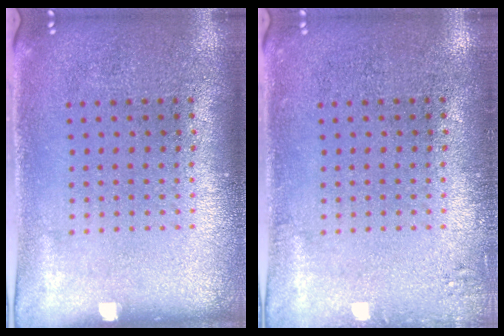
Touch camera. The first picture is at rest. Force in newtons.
{"total": 1.0, "press": 1.0, "slide": 0.3}